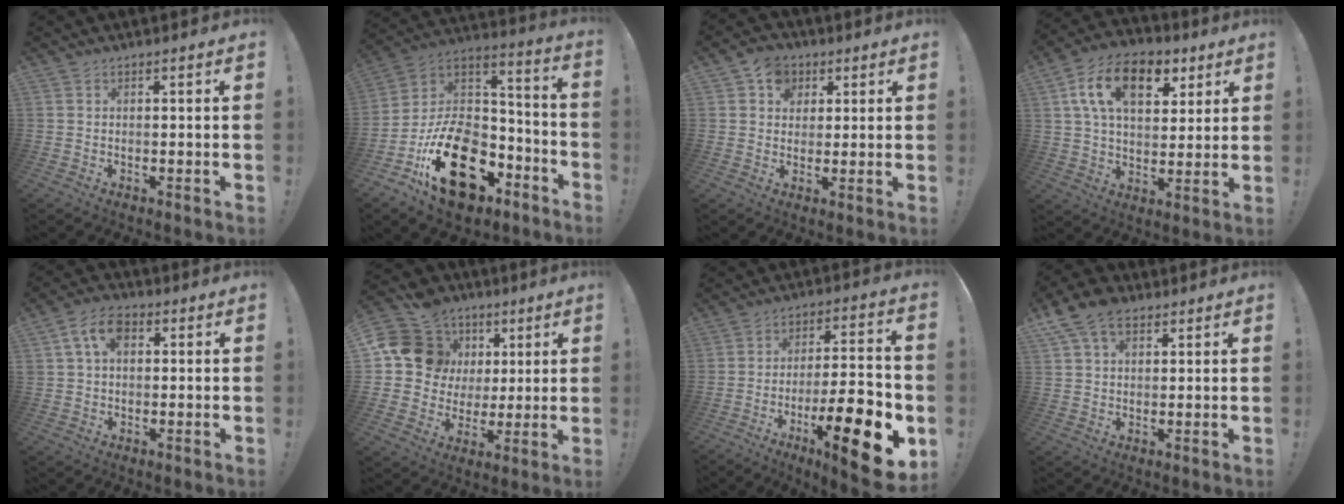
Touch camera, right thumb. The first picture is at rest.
{"total": 25.3, "force": [-10.4, 16.2, 16.4], "torque": [-0.282, 0.067, -0.158]}
{"total": 7.7, "force": [3.0, 6.6, 2.6], "torque": [-0.027, -0.008, 0.058]}
{"total": 17.6, "force": [7.3, 10.8, 11.8], "torque": [-0.193, -0.016, 0.131]}
{"total": 8.1, "force": [2.3, 5.5, 5.4], "torque": [-0.092, 0.011, 0.046]}
{"total": 17.6, "force": [5.8, 15.1, 6.9], "torque": [-0.101, -0.014, 0.138]}
{"total": 21.3, "force": [-8.6, 5.9, 18.6], "torque": [-0.278, 0.047, -0.126]}
{"total": 9.7, "force": [5.0, 6.2, 5.5], "torque": [-0.096, -0.007, 0.098]}